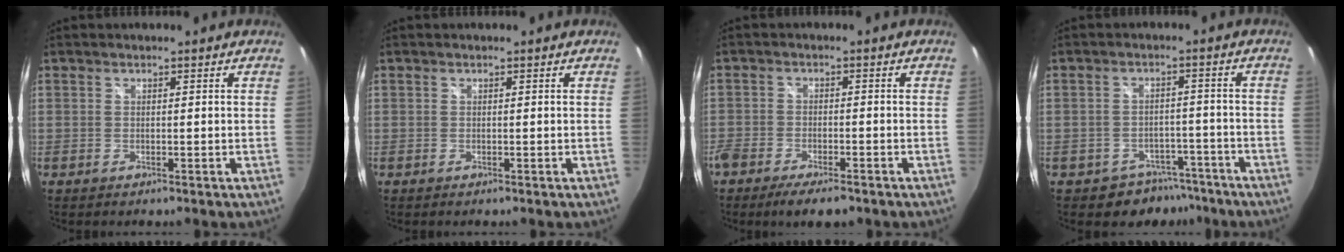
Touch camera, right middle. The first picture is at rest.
{"total": 0.0}
{"total": 7.6, "force": [-5.9, 2.1, 4.3], "torque": [-0.107, -0.019, -0.105]}
{"total": 7.1, "force": [-5.4, 4.5, 0.9], "torque": [-0.018, 0.021, -0.064]}